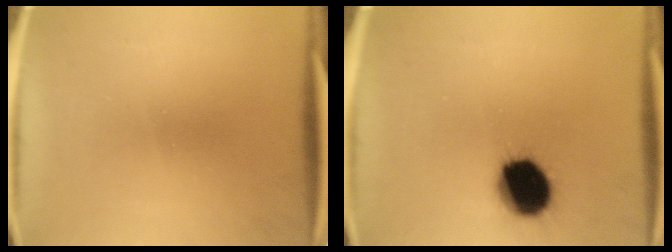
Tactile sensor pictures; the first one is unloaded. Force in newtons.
{"total": 15.8}